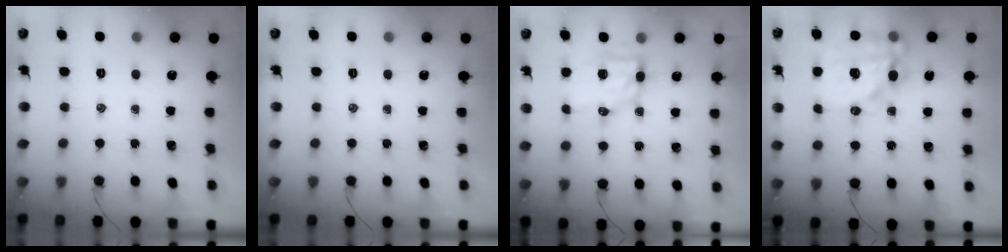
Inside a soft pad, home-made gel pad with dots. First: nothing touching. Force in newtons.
{"total": 0.0}
{"total": 7.4, "press": 7.3, "slide": 0.7}
{"total": 16.1, "press": 15.7, "slide": 3.6}